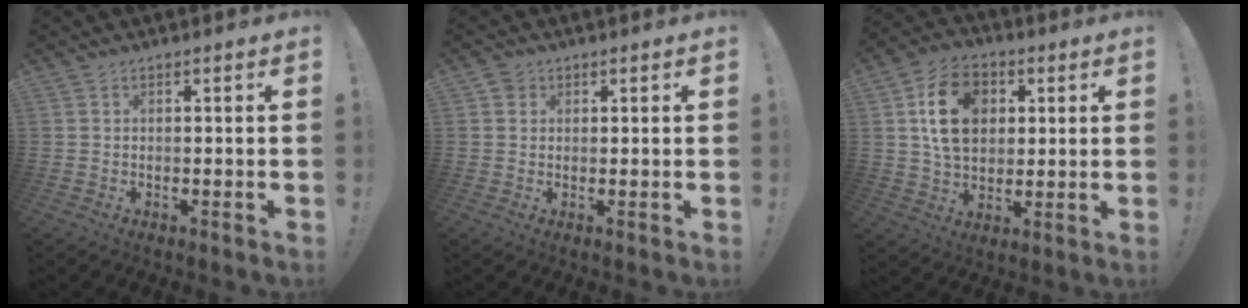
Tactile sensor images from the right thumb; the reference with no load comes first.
{"total": 2.5, "force": [1.3, 2.1, 0.6], "torque": [-0.011, -0.001, 0.025]}
{"total": 16.1, "force": [4.2, 12.2, 9.7], "torque": [-0.146, -0.004, 0.078]}